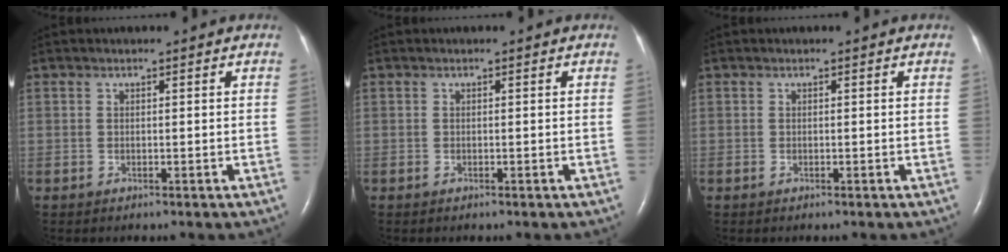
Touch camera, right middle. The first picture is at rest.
{"total": 0.0}
{"total": 0.0}